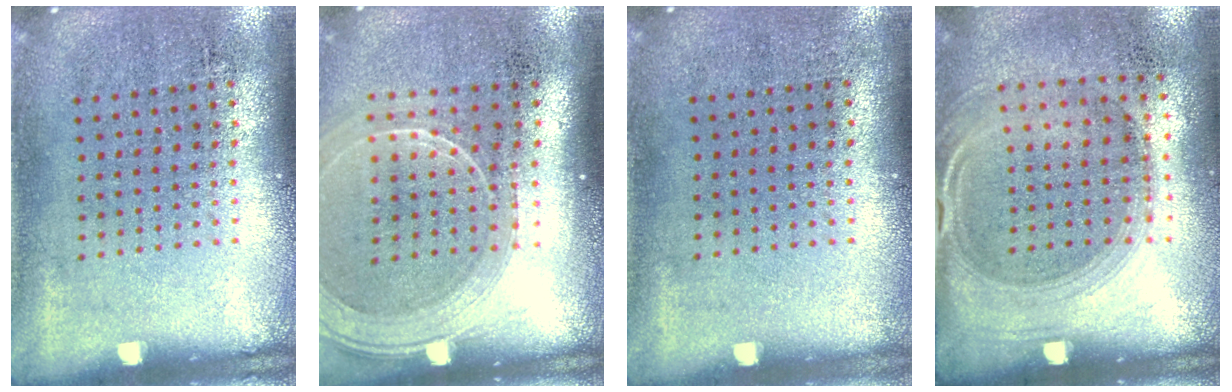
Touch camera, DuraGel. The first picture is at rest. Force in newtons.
{"total": 2.0, "press": 1.8, "slide": 0.8}
{"total": 0.0}
{"total": 1.5, "press": 1.3, "slide": 0.8}